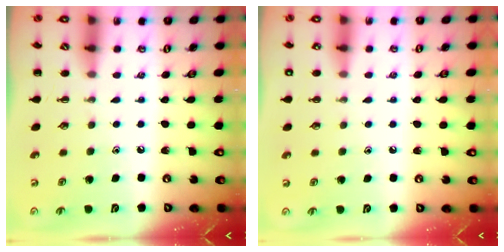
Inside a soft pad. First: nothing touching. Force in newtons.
{"total": 3.4, "press": 2.5, "slide": 2.3}